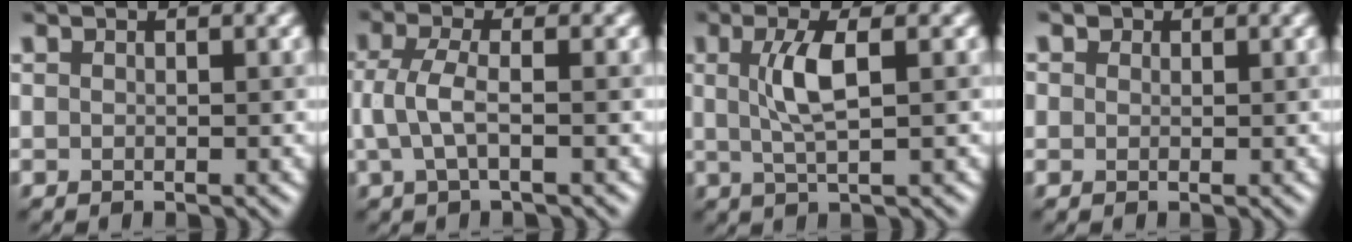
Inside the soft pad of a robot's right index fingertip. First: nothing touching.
{"total": 2.6, "force": [-0.2, 0.7, 2.5], "torque": [-0.055, 0.003, -0.005]}
{"total": 3.6, "force": [0.6, 0.7, 3.5], "torque": [-0.072, 0.004, 0.011]}
{"total": 1.5, "force": [0.8, 1.2, 0.4], "torque": [-0.004, 0.014, -0.004]}